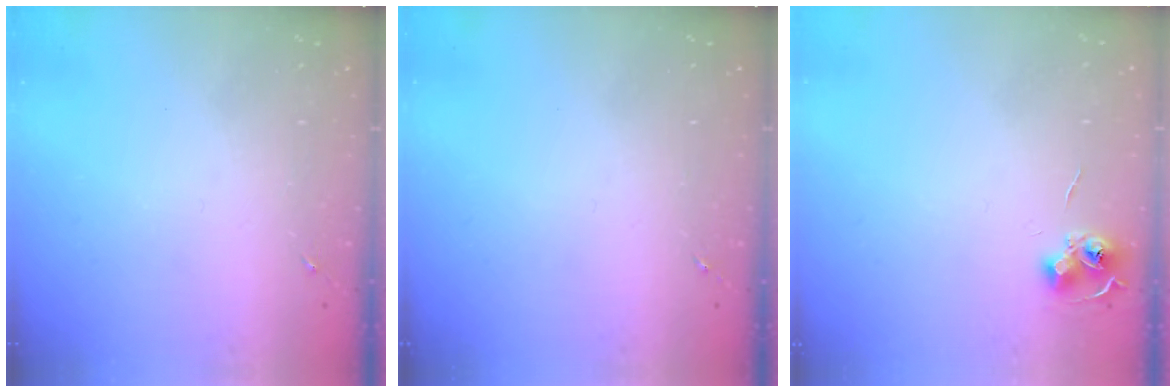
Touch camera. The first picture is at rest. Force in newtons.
{"total": 0.0}
{"total": 6.8, "press": 6.8, "slide": 0.7}